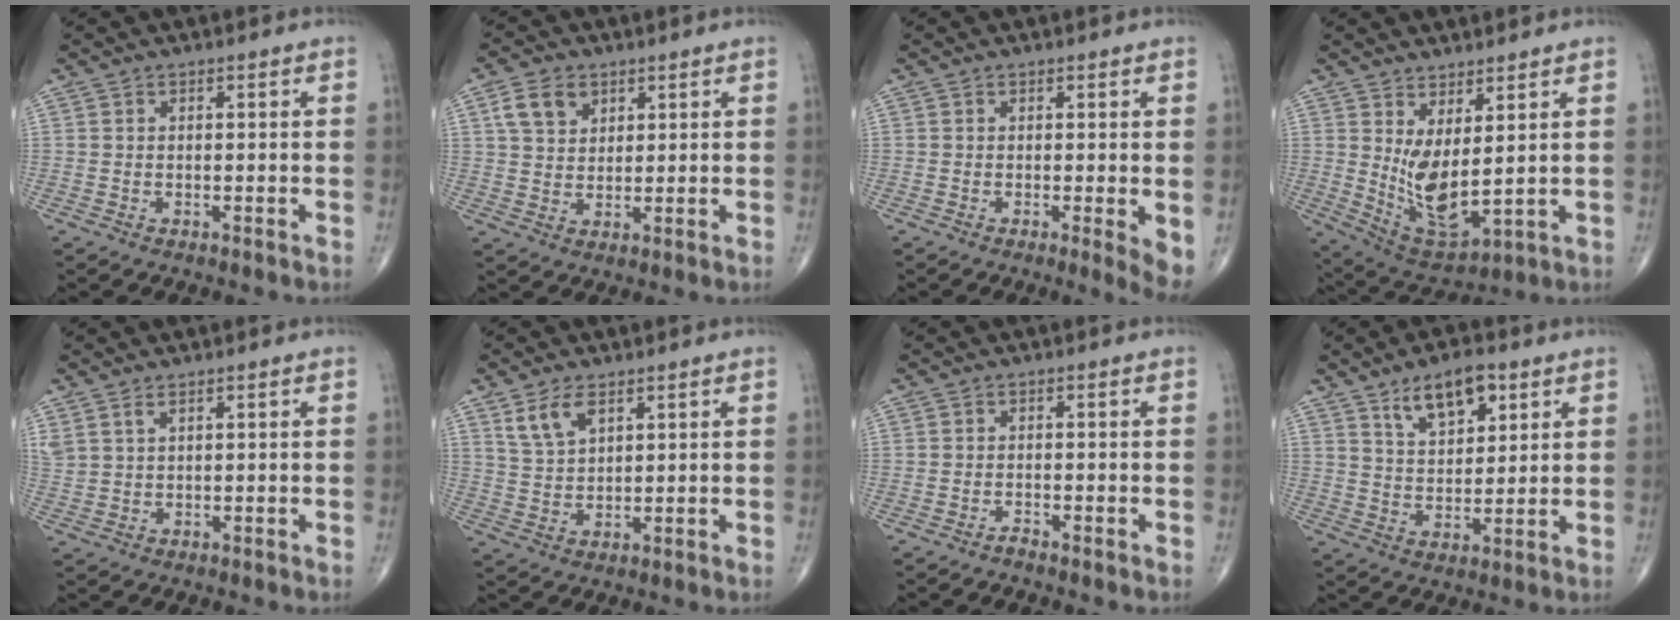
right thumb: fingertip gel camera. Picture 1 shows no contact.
{"total": 6.5, "force": [3.0, 4.6, 3.4], "torque": [-0.048, -0.007, 0.058]}
{"total": 3.7, "force": [-0.3, 0.6, 3.7], "torque": [-0.054, -0.013, -0.006]}
{"total": 10.0, "force": [2.0, 4.0, 8.9], "torque": [-0.156, -0.038, 0.057]}
{"total": 3.2, "force": [2.0, 1.5, 1.9], "torque": [-0.048, 0.003, 0.053]}
{"total": 5.9, "force": [3.3, 3.0, 3.8], "torque": [-0.068, -0.014, 0.072]}
{"total": 0.8, "force": [-0.8, 0.0, 0.2], "torque": [-0.009, 0.004, -0.015]}
{"total": 9.7, "force": [5.5, 4.8, 6.4], "torque": [-0.087, -0.029, 0.098]}